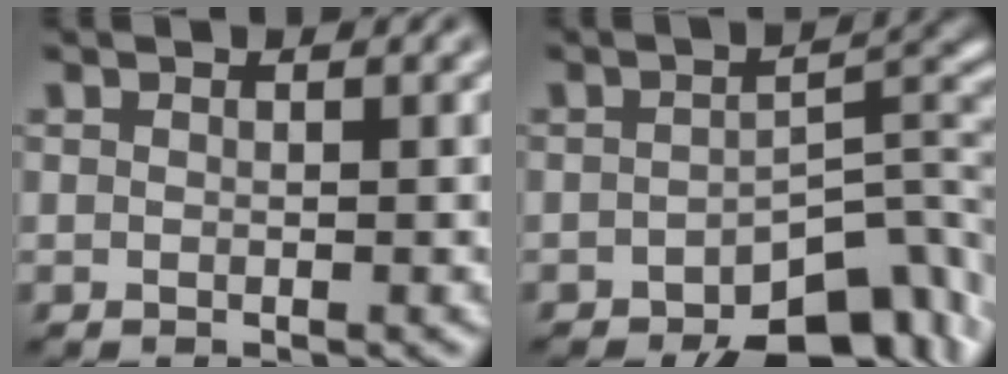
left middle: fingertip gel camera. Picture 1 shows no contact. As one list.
[{"total": 8.6, "force": [-5.5, 3.6, 5.6], "torque": [-0.056, -0.003, -0.083]}]